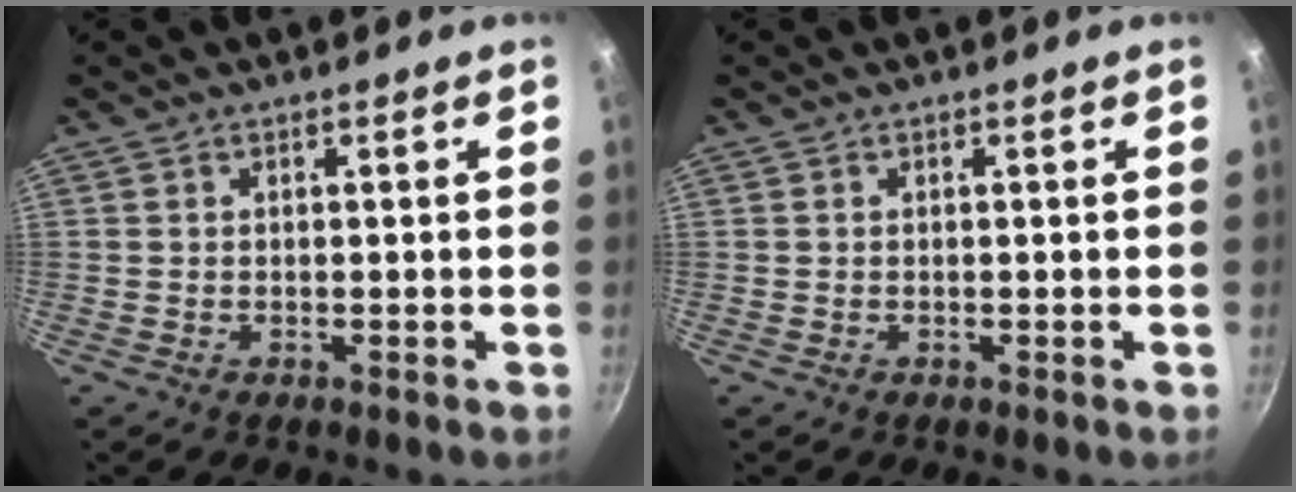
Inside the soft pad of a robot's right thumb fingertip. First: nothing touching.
{"total": 0.0}